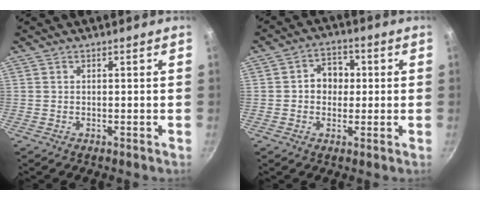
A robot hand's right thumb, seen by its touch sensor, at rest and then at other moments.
{"total": 6.2, "force": [0.4, 5.0, 3.6], "torque": [-0.026, 0.013, 0.000]}